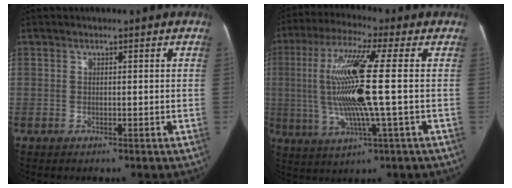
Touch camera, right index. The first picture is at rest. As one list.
[{"total": 14.4, "force": [0.2, -0.1, 14.4], "torque": [-0.298, 0.003, 0.000]}]